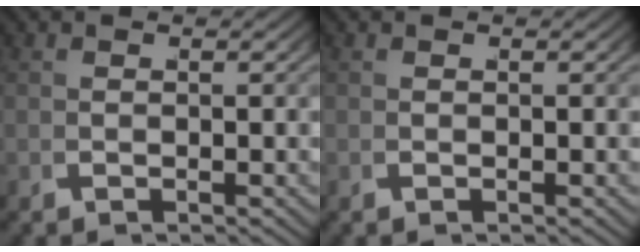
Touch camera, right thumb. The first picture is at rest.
{"total": 0.0}